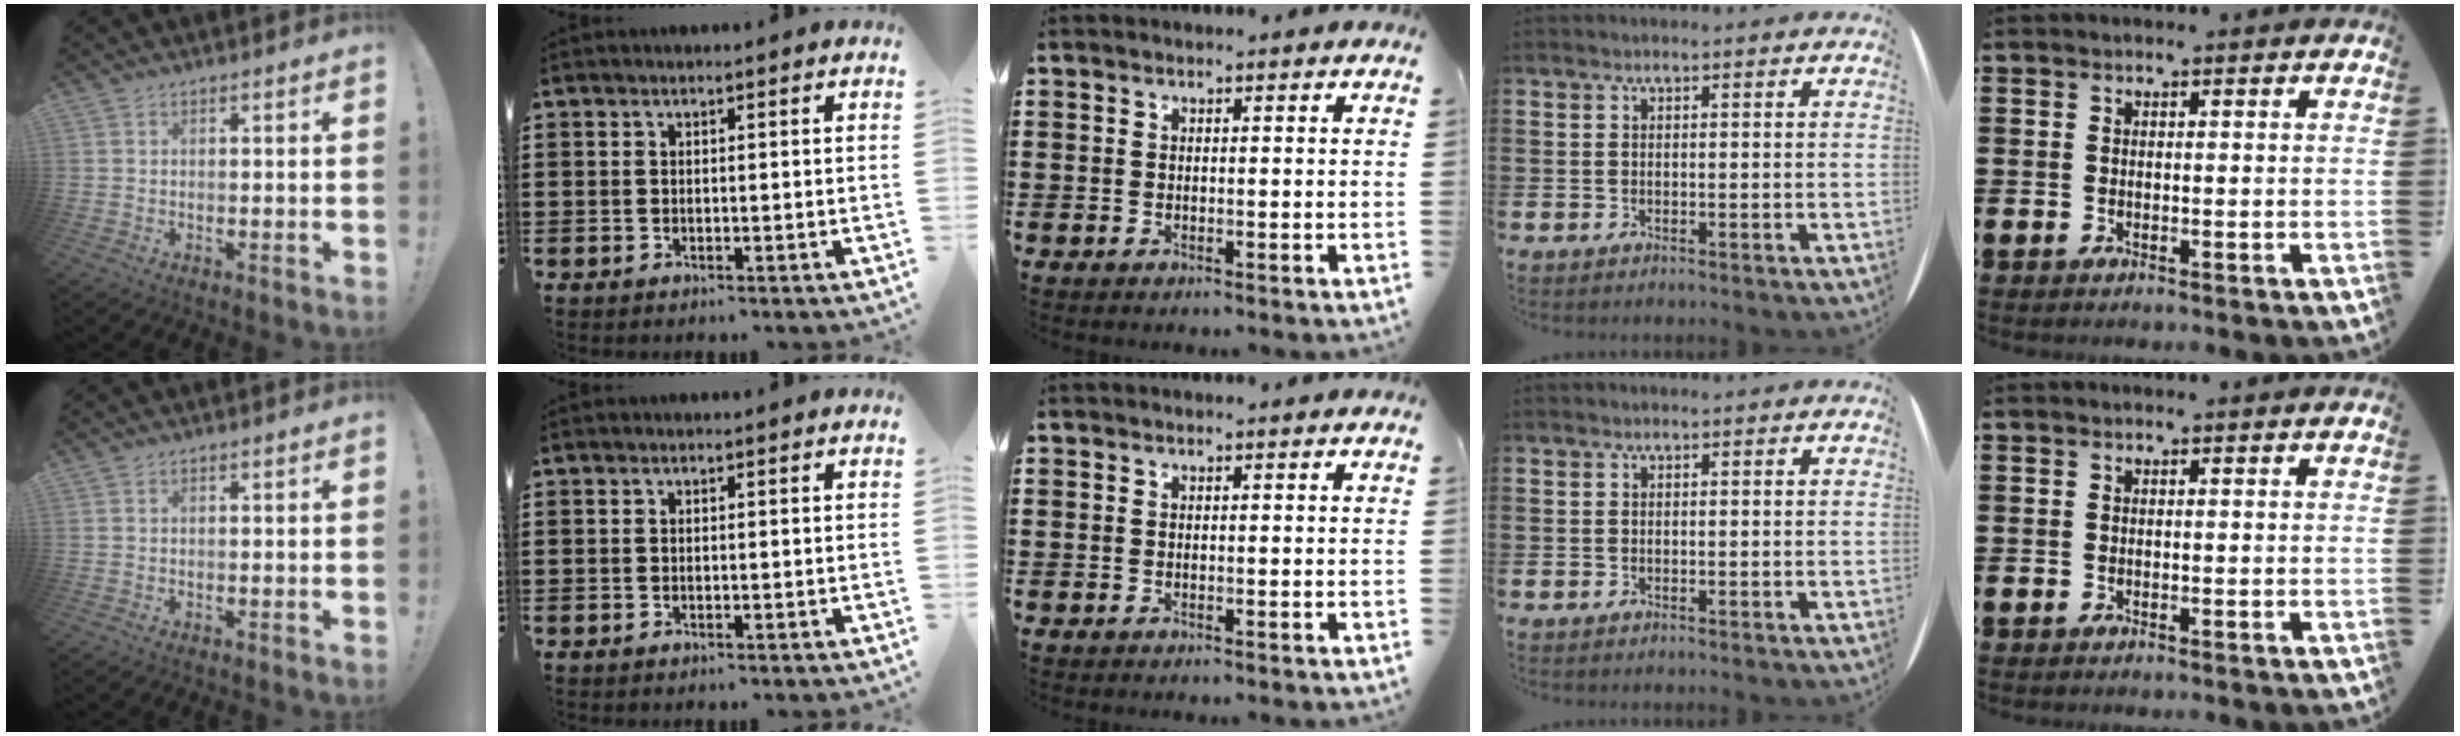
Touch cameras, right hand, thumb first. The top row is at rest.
{}